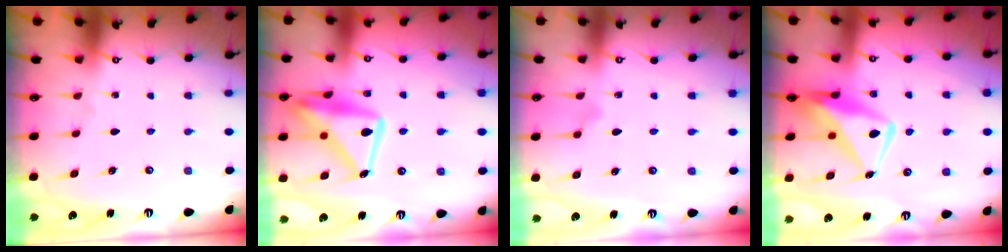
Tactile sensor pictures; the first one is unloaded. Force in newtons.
{"total": 19.8, "press": 19.7, "slide": 1.9}
{"total": 7.1, "press": 7.0, "slide": 1.1}
{"total": 12.8, "press": 12.7, "slide": 1.3}